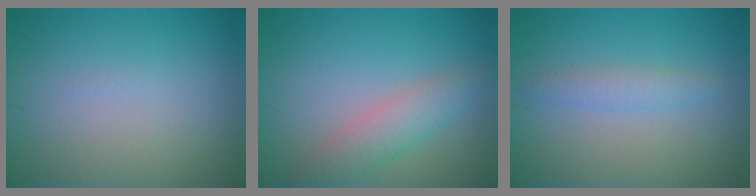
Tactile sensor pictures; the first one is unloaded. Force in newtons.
{"total": 3.3, "press": 3.3, "slide": 0.2}
{"total": 1.8, "press": 1.8, "slide": 0.2}